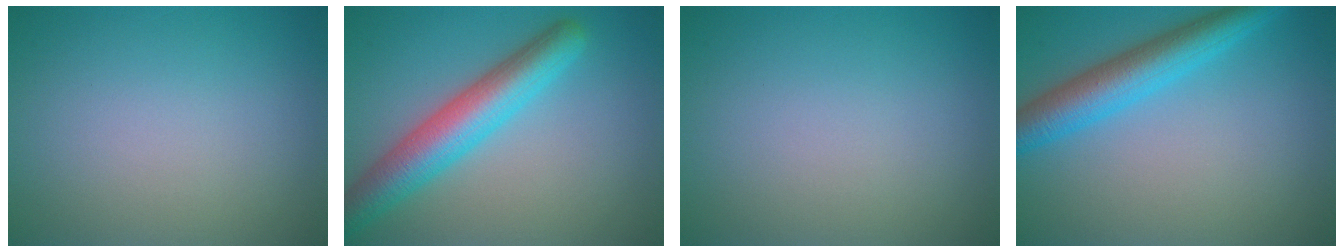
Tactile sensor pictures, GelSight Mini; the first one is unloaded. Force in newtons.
{"total": 6.2, "press": 6.2, "slide": 0.1}
{"total": 0.0}
{"total": 5.4, "press": 5.4, "slide": 0.3}